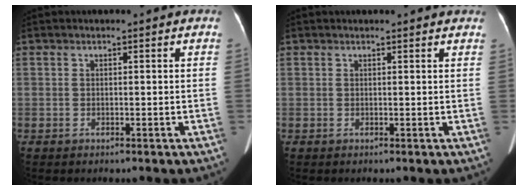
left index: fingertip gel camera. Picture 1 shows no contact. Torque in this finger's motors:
{"motor_torque": [0.95, -1.19, 0.08, 0.02]}